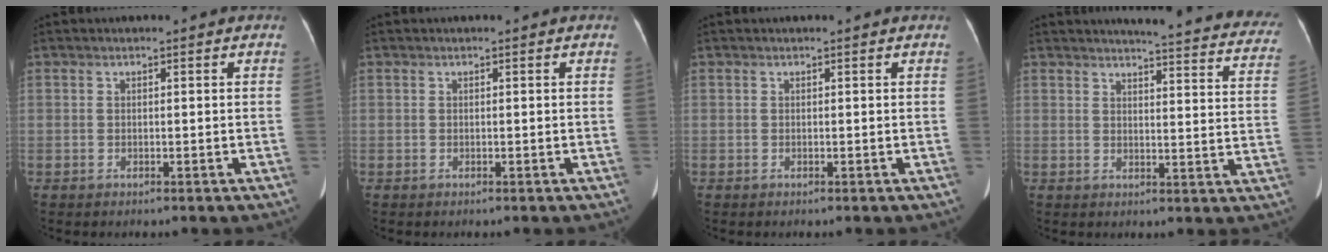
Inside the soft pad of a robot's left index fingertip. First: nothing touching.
{"total": 0.0}
{"total": 0.0}
{"total": 22.9, "force": [21.6, 2.3, 7.2], "torque": [-0.072, -0.091, 0.224]}